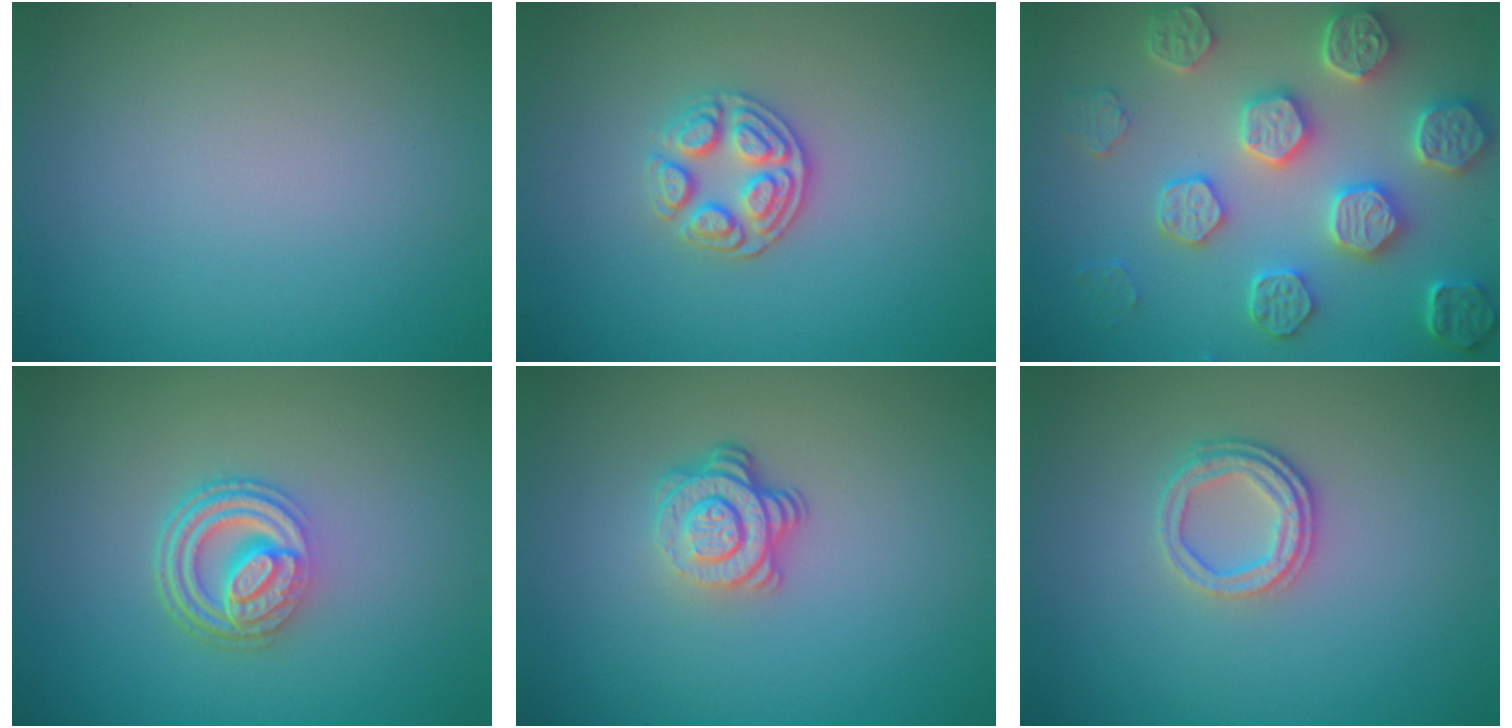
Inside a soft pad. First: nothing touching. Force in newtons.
{"total": 3.0, "press": 2.8, "slide": 1.1}
{"total": 7.1, "press": 6.0, "slide": 3.8}
{"total": 4.9, "press": 3.5, "slide": 3.4}
{"total": 4.0, "press": 2.7, "slide": 2.9}
{"total": 2.6, "press": 2.3, "slide": 1.3}